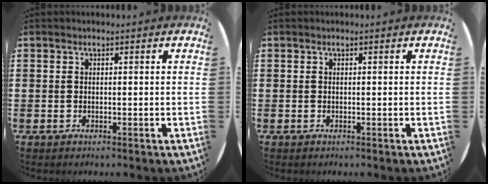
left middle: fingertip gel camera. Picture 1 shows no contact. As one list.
[{"total": 0.0}]